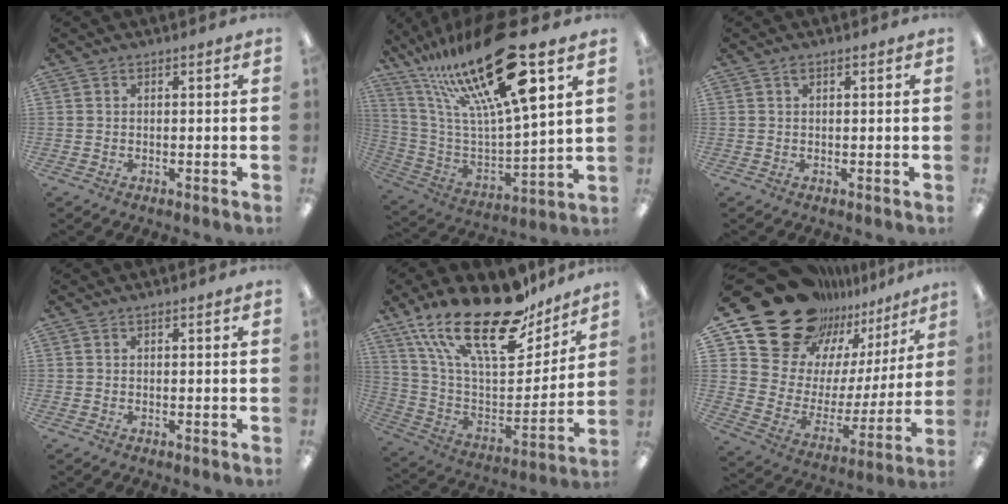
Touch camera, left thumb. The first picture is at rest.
{"total": 29.5, "force": [18.4, 8.0, 21.6], "torque": [-0.400, -0.103, 0.298]}
{"total": 1.1, "force": [0.5, 0.6, 0.7], "torque": [-0.017, 0.003, 0.009]}
{"total": 0.0}
{"total": 27.7, "force": [18.7, 11.1, 17.2], "torque": [-0.300, -0.111, 0.324]}
{"total": 23.5, "force": [19.1, 12.0, 6.5], "torque": [-0.134, -0.138, 0.364]}